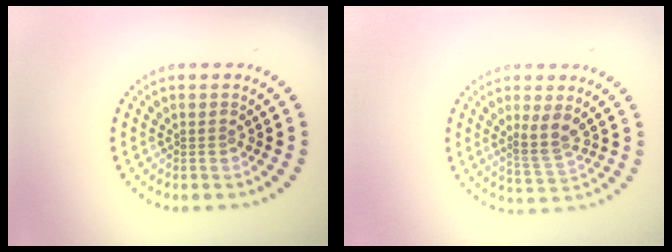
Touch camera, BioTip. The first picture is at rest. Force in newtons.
{"total": 2.8, "press": 2.2, "slide": 1.7}